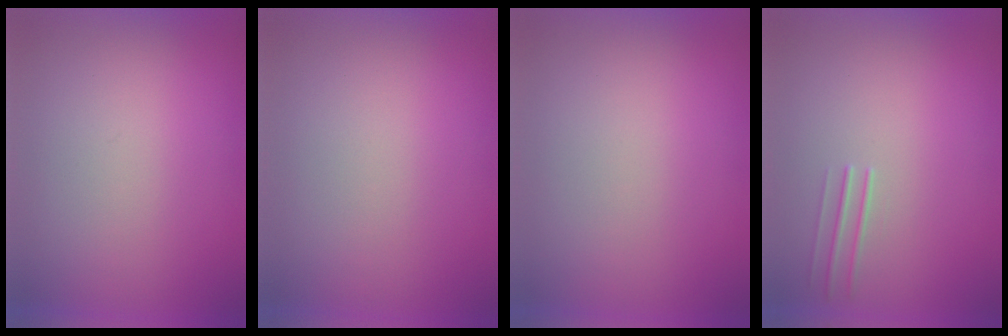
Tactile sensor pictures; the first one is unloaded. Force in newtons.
{"total": 0.0}
{"total": 0.0}
{"total": 1.3}